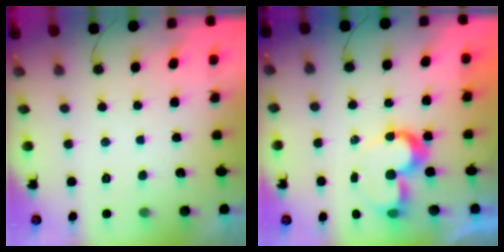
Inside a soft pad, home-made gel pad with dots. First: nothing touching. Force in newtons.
{"total": 9.2, "press": 9.2, "slide": 0.3}